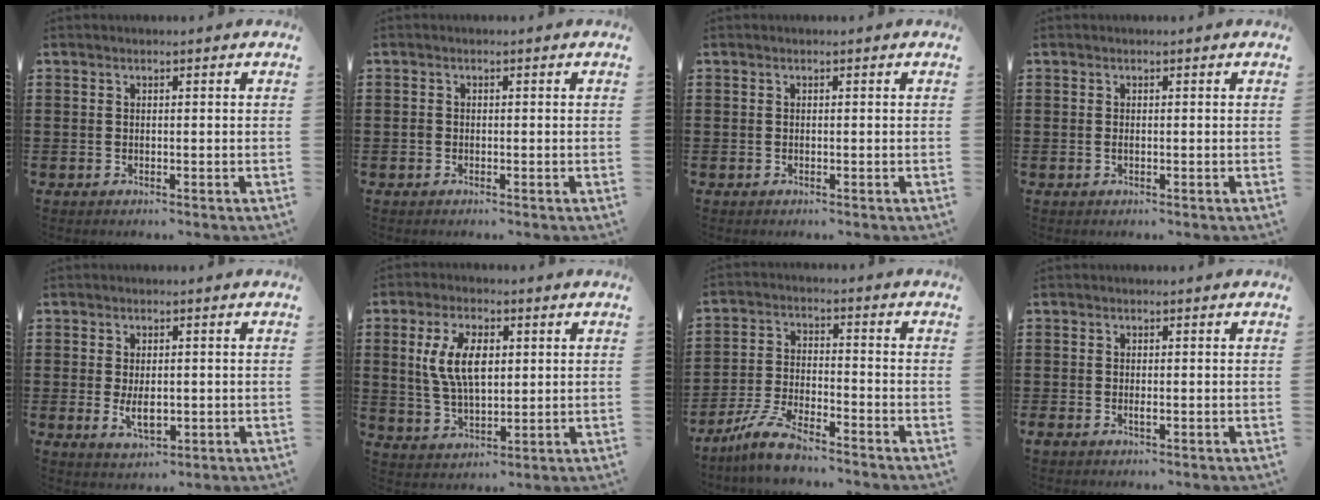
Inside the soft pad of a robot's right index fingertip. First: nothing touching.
{"total": 0.7, "force": [-0.3, 0.6, 0.3], "torque": [-0.014, 0.000, -0.009]}
{"total": 0.0}
{"total": 0.0}
{"total": 3.7, "force": [-0.1, 2.0, 3.2], "torque": [-0.059, -0.001, -0.005]}
{"total": 8.3, "force": [1.8, 4.3, 6.9], "torque": [-0.156, 0.009, 0.028]}
{"total": 6.8, "force": [-6.0, 0.7, 3.3], "torque": [-0.085, -0.008, -0.119]}
{"total": 0.9, "force": [-0.4, 0.3, 0.7], "torque": [-0.013, -0.004, -0.006]}